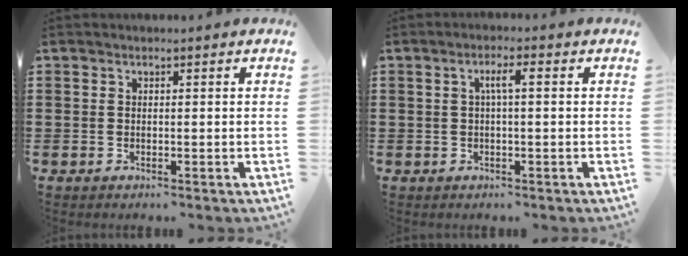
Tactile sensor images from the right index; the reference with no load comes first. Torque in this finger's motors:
{"motor_torque": [0.73, -0.01, 0.14, 0.07]}